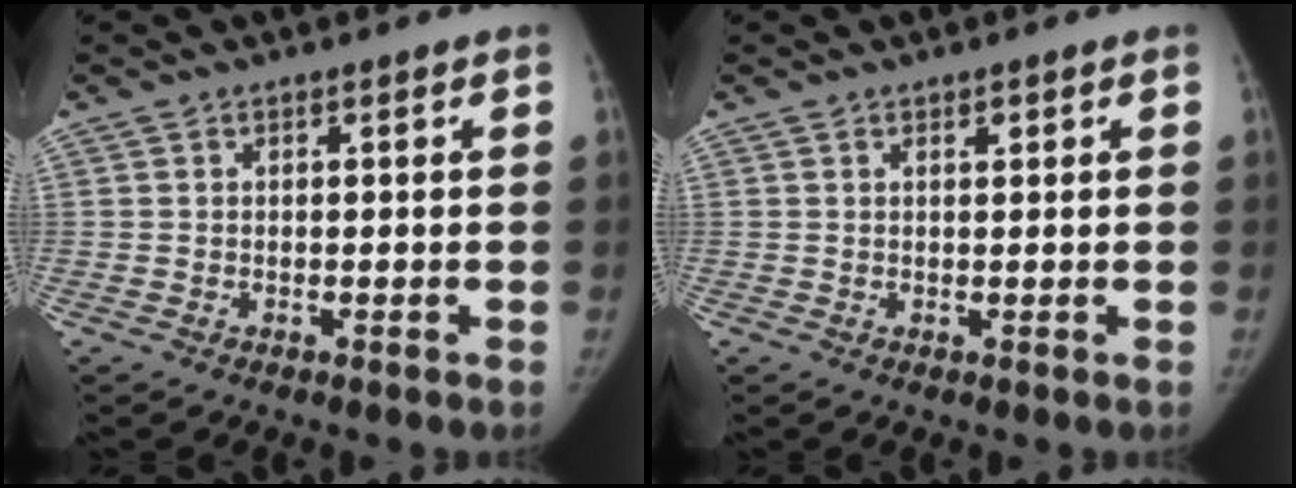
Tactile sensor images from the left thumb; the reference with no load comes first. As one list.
[{"total": 0.9, "force": [0.5, 0.4, 0.6], "torque": [-0.005, -0.002, 0.008]}]